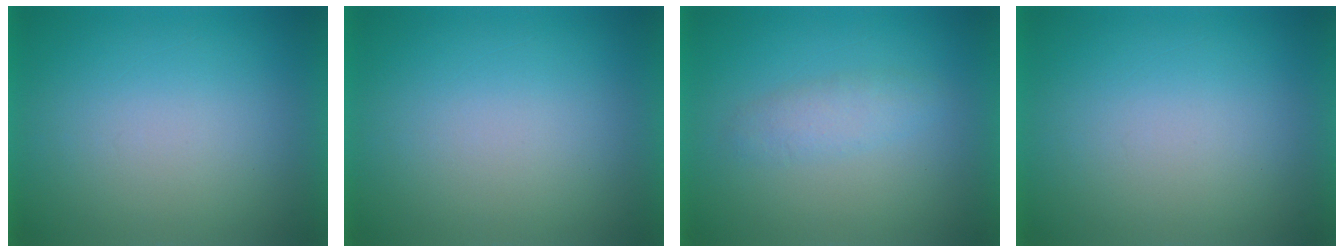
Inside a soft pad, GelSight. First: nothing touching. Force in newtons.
{"total": 0.0}
{"total": 2.2}
{"total": 0.0}